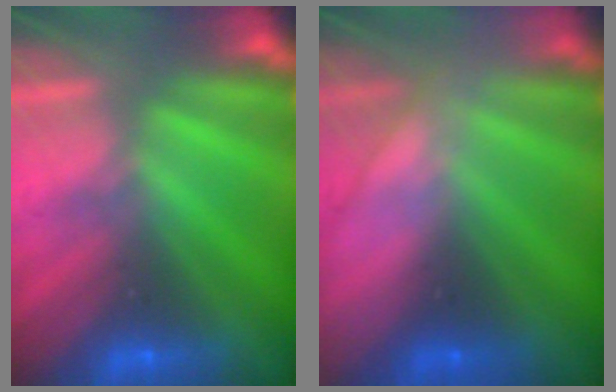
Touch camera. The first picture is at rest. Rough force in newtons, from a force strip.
{"total": 3.0}